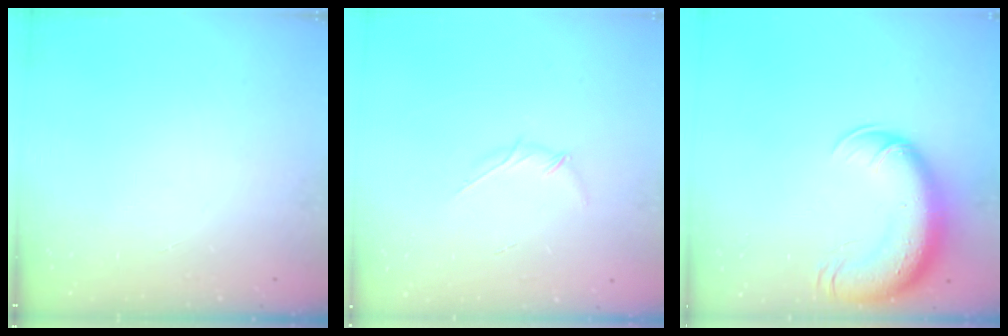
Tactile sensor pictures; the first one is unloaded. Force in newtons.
{"total": 3.2, "press": 3.1, "slide": 0.9}
{"total": 15.5, "press": 15.1, "slide": 3.7}